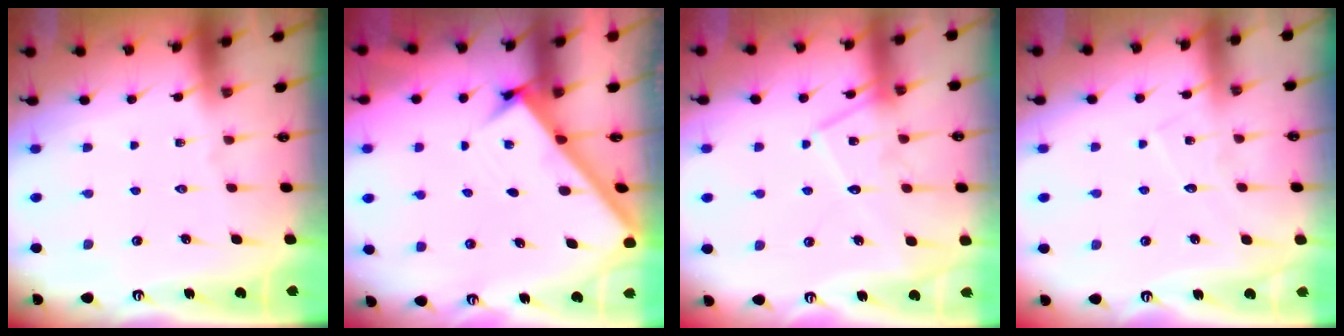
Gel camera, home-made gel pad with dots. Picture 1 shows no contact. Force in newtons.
{"total": 2.9, "press": 2.9, "slide": 0.4}
{"total": 13.6, "press": 13.5, "slide": 1.0}
{"total": 6.1, "press": 6.1, "slide": 0.1}